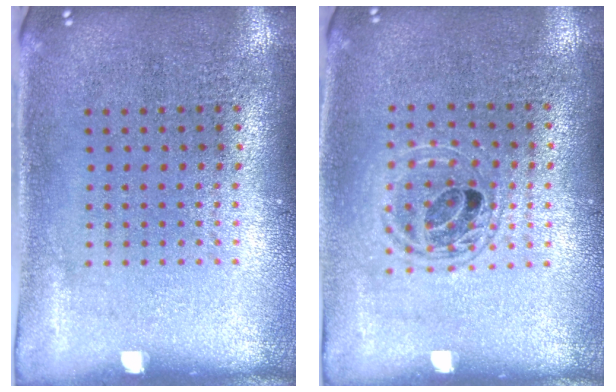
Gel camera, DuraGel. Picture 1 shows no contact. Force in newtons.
{"total": 1.4, "press": 1.2, "slide": 0.6}